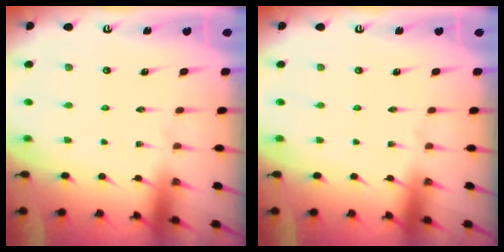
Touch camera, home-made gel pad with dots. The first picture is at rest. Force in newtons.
{"total": 0.0}